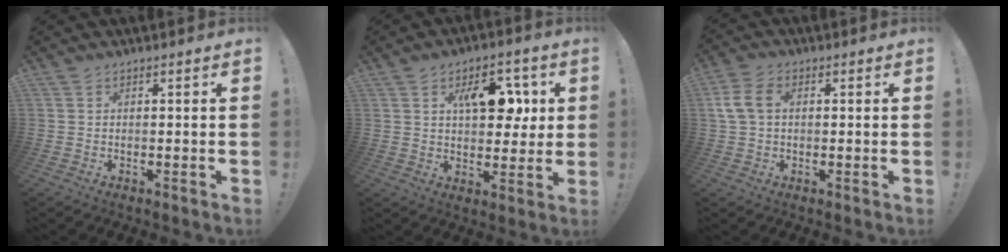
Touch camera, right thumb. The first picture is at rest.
{"total": 12.2, "force": [4.4, 7.5, 8.5], "torque": [-0.106, -0.004, 0.076]}
{"total": 7.6, "force": [1.1, 5.2, 5.5], "torque": [-0.115, 0.008, 0.023]}